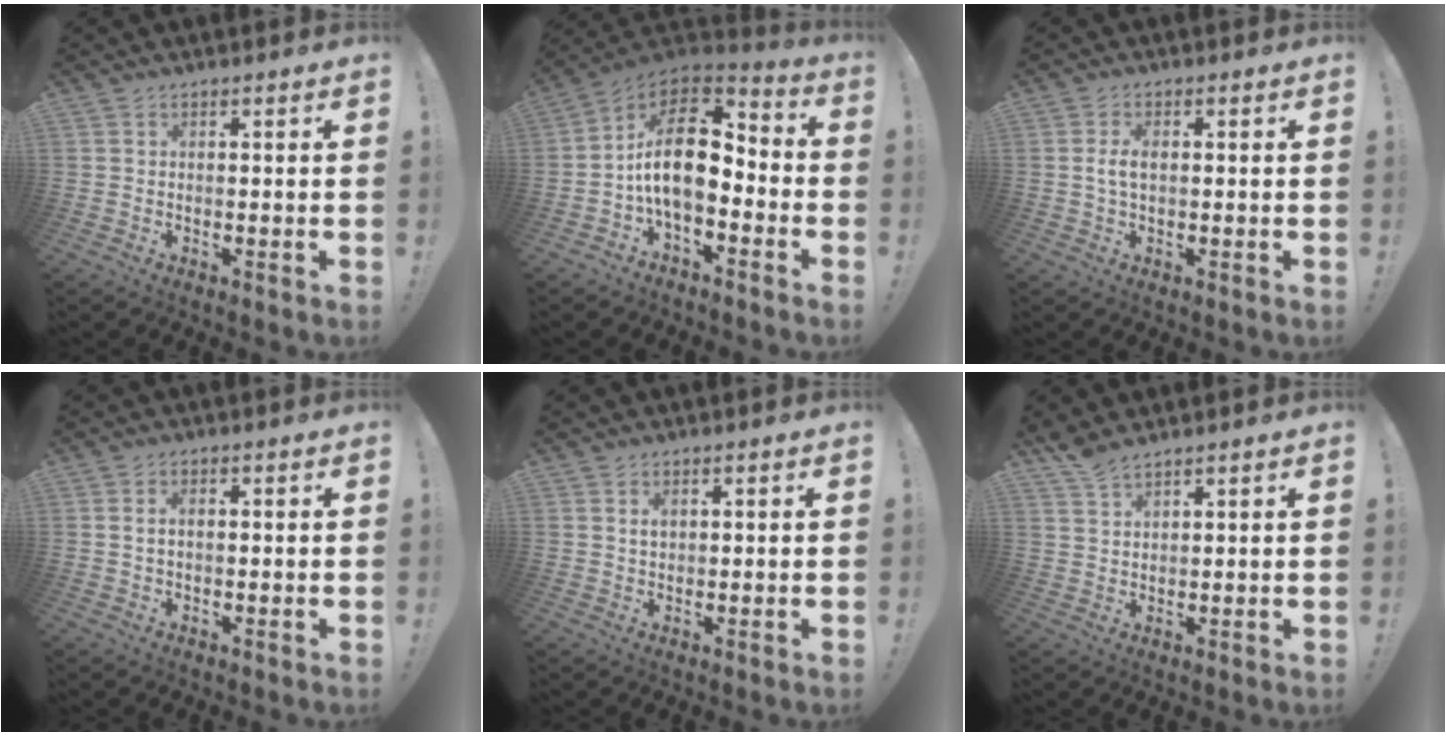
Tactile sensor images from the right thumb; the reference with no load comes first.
{"total": 17.0, "force": [0.3, 9.1, 14.3], "torque": [-0.249, 0.006, 0.007]}
{"total": 3.9, "force": [0.3, 2.0, 3.4], "torque": [-0.063, 0.003, 0.001]}
{"total": 1.9, "force": [0.1, 1.2, 1.5], "torque": [-0.022, 0.004, -0.001]}
{"total": 1.6, "force": [0.7, 1.0, 1.0], "torque": [-0.013, 0.000, 0.011]}
{"total": 4.6, "force": [4.1, 1.0, 1.9], "torque": [-0.036, -0.022, 0.077]}